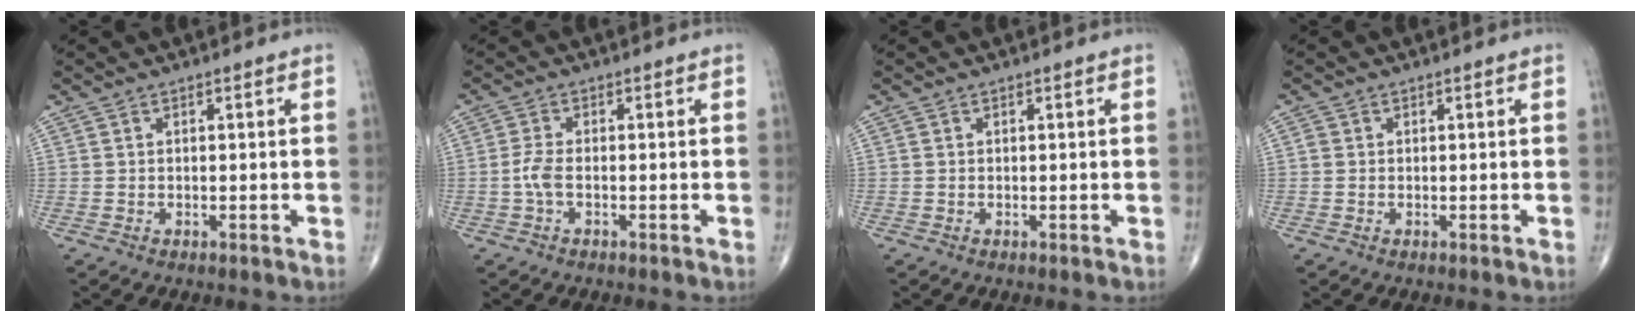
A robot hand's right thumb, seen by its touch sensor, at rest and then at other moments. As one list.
[{"total": 2.0, "force": [-0.5, 0.7, 1.8], "torque": [-0.045, -0.002, -0.014]}, {"total": 0.0}, {"total": 0.8, "force": [0.0, 0.8, 0.3], "torque": [-0.001, 0.002, -0.002]}]